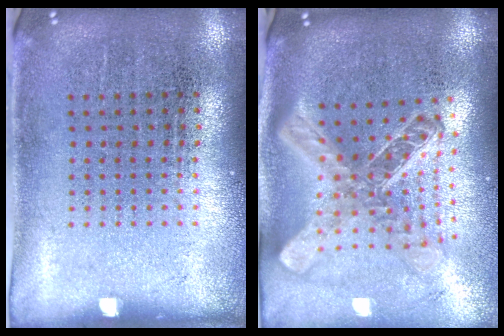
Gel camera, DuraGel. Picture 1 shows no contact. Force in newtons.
{"total": 2.6, "press": 1.9, "slide": 1.7}